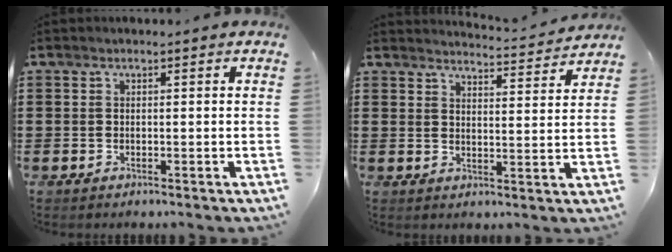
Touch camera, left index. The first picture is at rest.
{"total": 3.5, "force": [3.5, -0.2, 0.2], "torque": [-0.011, -0.030, 0.057]}